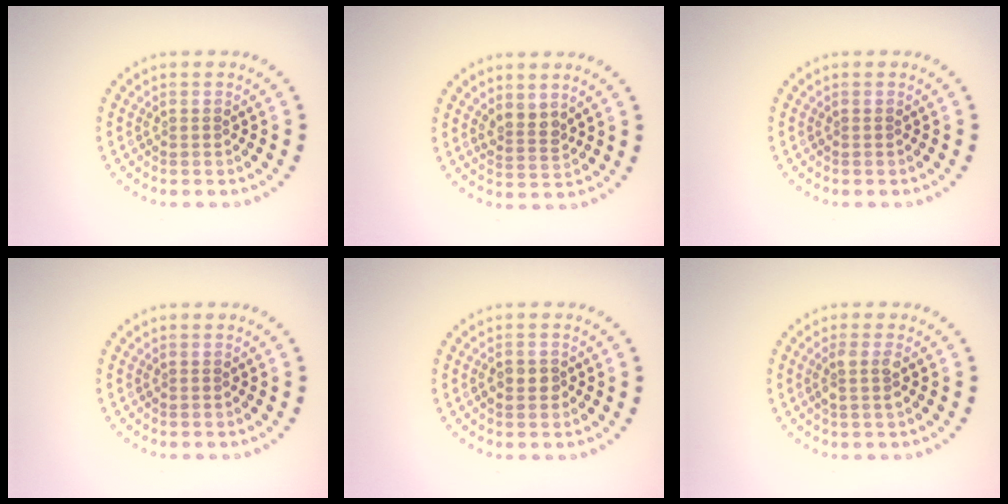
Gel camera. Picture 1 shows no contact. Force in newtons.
{"total": 2.0, "press": 1.7, "slide": 1.1}
{"total": 0.0}
{"total": 0.0}
{"total": 1.6, "press": 1.6, "slide": 0.4}
{"total": 1.8, "press": 1.5, "slide": 0.9}